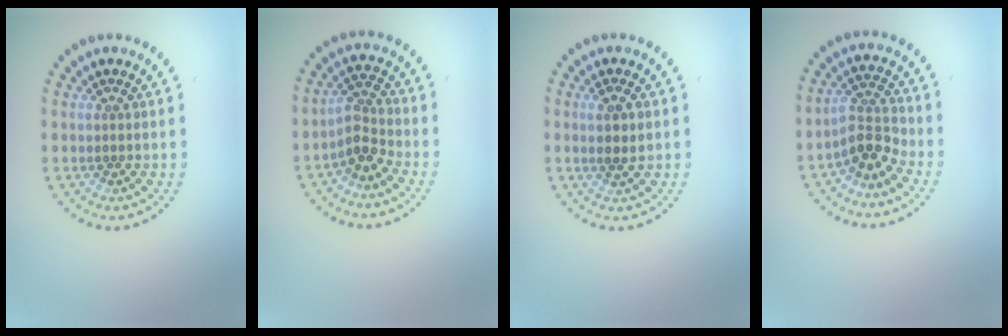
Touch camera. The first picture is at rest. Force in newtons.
{"total": 2.6, "press": 2.0, "slide": 1.6}
{"total": 2.2, "press": 2.1, "slide": 0.6}
{"total": 3.2, "press": 2.7, "slide": 1.7}